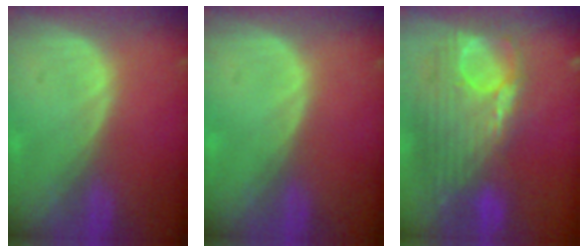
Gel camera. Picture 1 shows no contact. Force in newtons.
{"total": 0.0}
{"total": 12.8, "press": 10.8, "slide": 6.9}